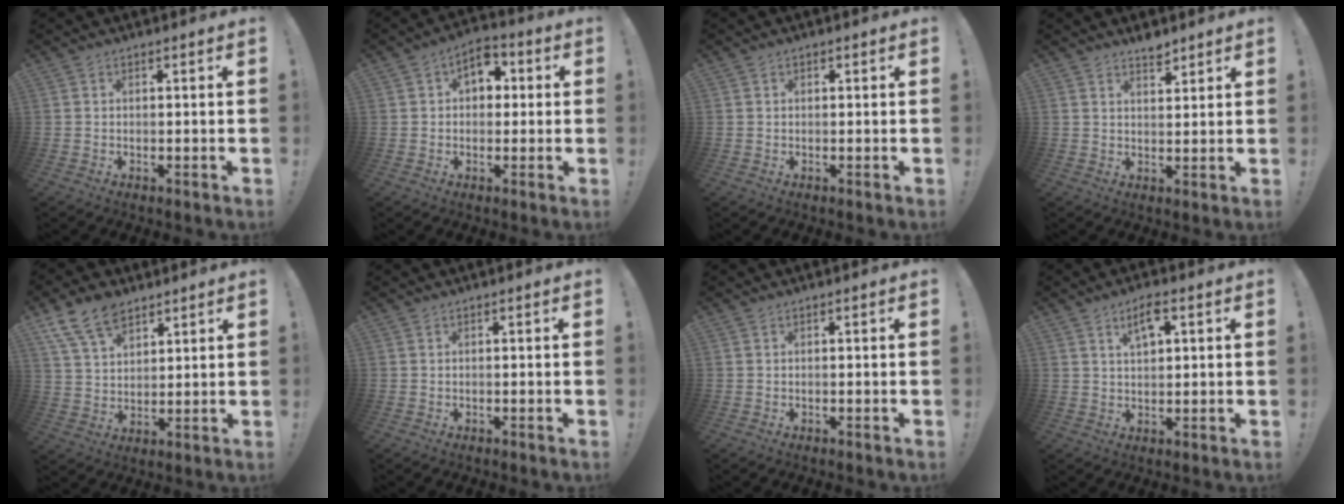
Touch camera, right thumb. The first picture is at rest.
{"total": 7.4, "force": [1.7, 5.6, 4.4], "torque": [-0.056, 0.003, 0.031]}
{"total": 0.5, "force": [0.2, 0.5, 0.2], "torque": [-0.001, 0.000, 0.002]}
{"total": 3.8, "force": [3.3, 1.5, 1.2], "torque": [-0.006, -0.025, 0.057]}
{"total": 11.8, "force": [8.1, 6.8, 5.2], "torque": [-0.098, -0.038, 0.158]}
{"total": 0.0}
{"total": 0.0}
{"total": 5.8, "force": [2.7, 2.5, 4.5], "torque": [-0.068, -0.005, 0.042]}